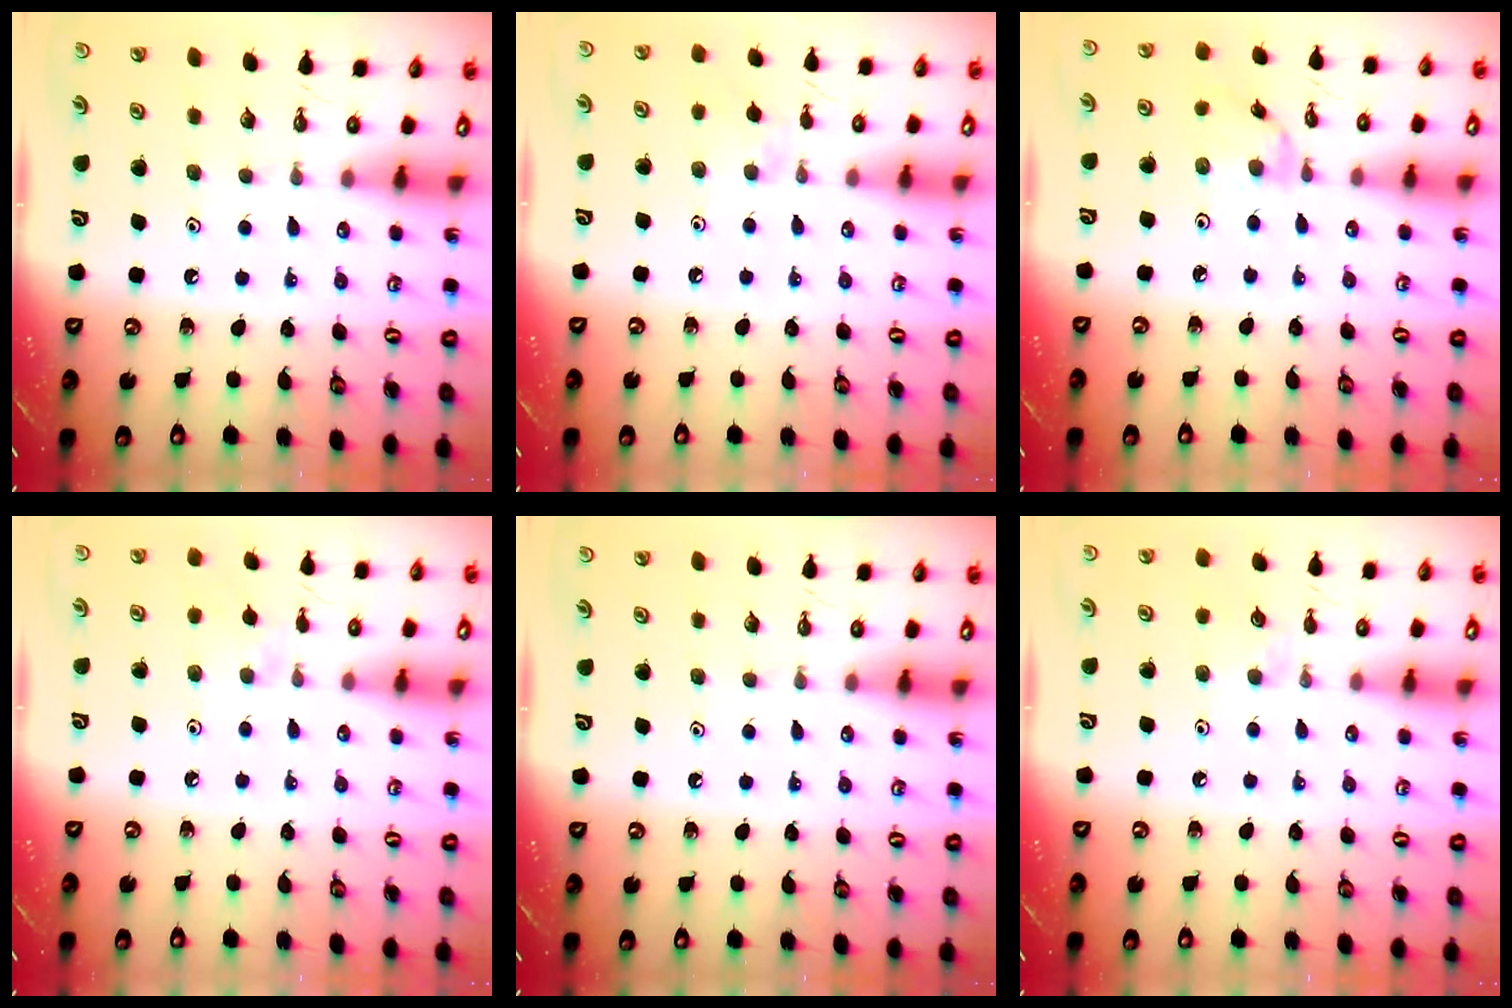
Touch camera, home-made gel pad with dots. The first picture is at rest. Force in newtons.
{"total": 5.4, "press": 5.3, "slide": 0.8}
{"total": 1.0, "press": 1.0, "slide": 0.3}
{"total": 1.2, "press": 1.1, "slide": 0.4}
{"total": 0.0}
{"total": 2.9, "press": 2.9, "slide": 0.3}